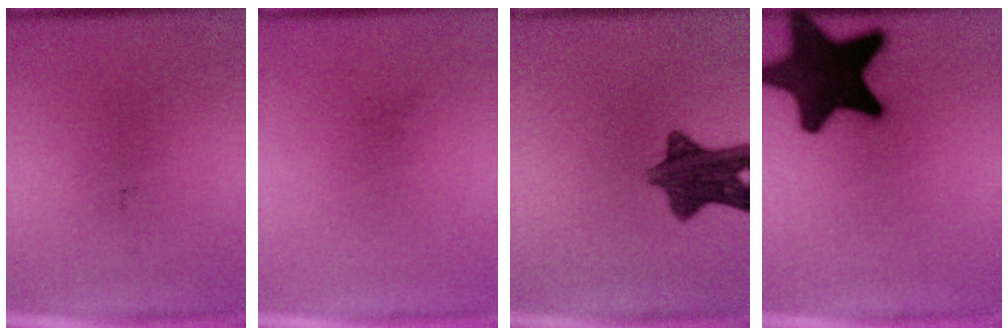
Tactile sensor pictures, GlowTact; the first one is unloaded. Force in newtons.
{"total": 0.0}
{"total": 9.9}
{"total": 17.6}